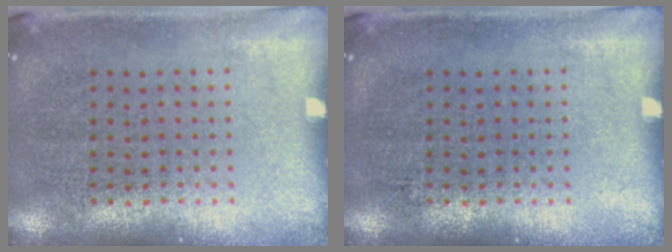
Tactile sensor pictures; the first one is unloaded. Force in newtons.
{"total": 0.0}